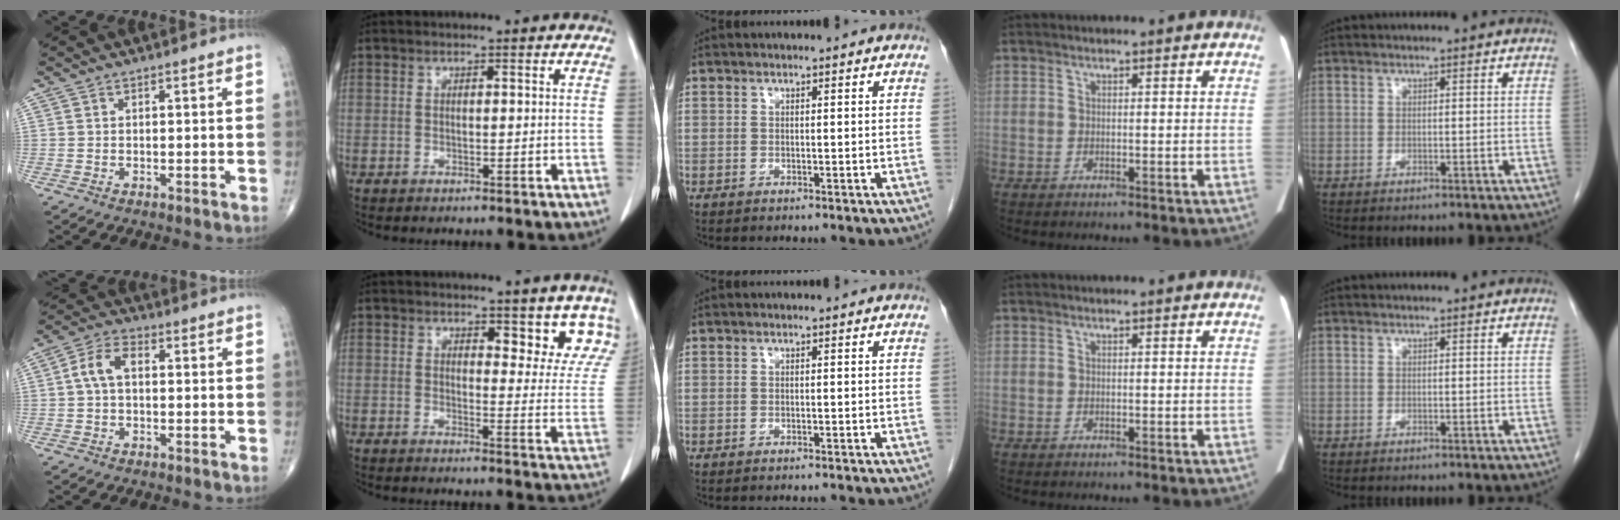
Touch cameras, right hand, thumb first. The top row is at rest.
{"thumb": {"total": 5.9, "force": [0.5, 3.5, 4.7], "torque": [-0.091, 0.019, 0.001]}, "index": {"total": 7.9, "force": [6.9, 2.9, 2.7], "torque": [0.004, -0.027, 0.057]}, "middle": {"total": 3.2, "force": [-3.1, 0.2, 0.9], "torque": [-0.010, -0.007, -0.036]}}